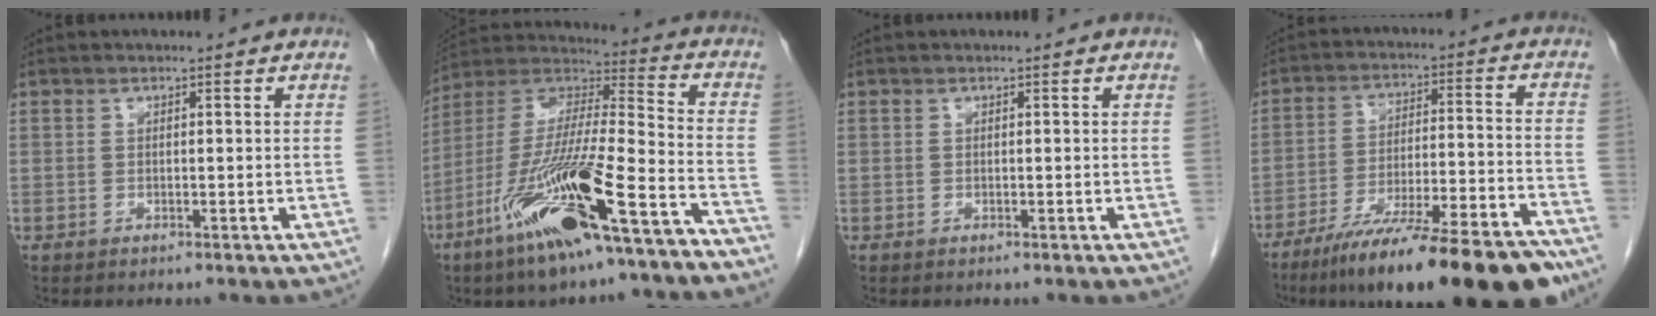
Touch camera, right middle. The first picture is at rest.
{"total": 22.5, "force": [-13.7, 3.1, 17.5], "torque": [-0.323, -0.024, -0.242]}
{"total": 0.0}
{"total": 22.7, "force": [-17.5, 1.6, 14.3], "torque": [-0.167, -0.012, -0.281]}